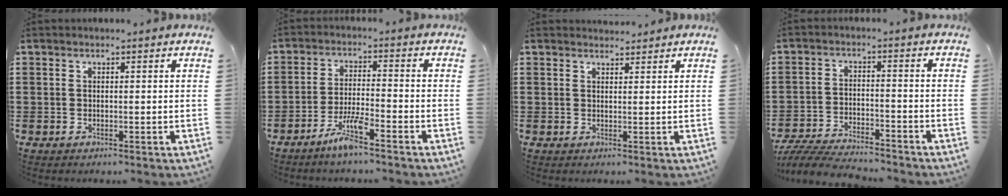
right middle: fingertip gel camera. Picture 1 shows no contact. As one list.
[{"total": 5.2, "force": [-3.8, 0.4, 3.5], "torque": [-0.071, -0.004, -0.072]}, {"total": 1.6, "force": [1.6, 0.2, 0.0], "torque": [-0.003, 0.003, 0.032]}, {"total": 6.2, "force": [-5.9, 0.6, 1.6], "torque": [-0.040, 0.000, -0.119]}]